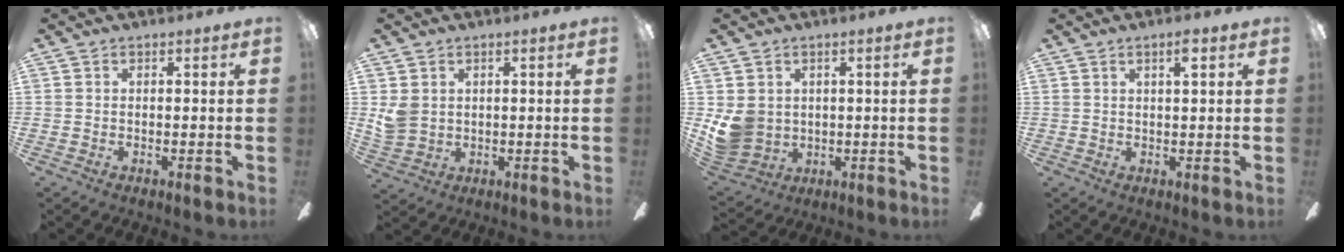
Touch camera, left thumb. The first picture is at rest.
{"total": 4.7, "force": [1.2, 4.1, 2.0], "torque": [-0.036, 0.009, 0.028]}
{"total": 7.9, "force": [1.2, 7.2, 3.1], "torque": [-0.081, -0.004, 0.027]}
{"total": 2.9, "force": [1.8, 0.4, 2.2], "torque": [-0.041, 0.000, 0.028]}